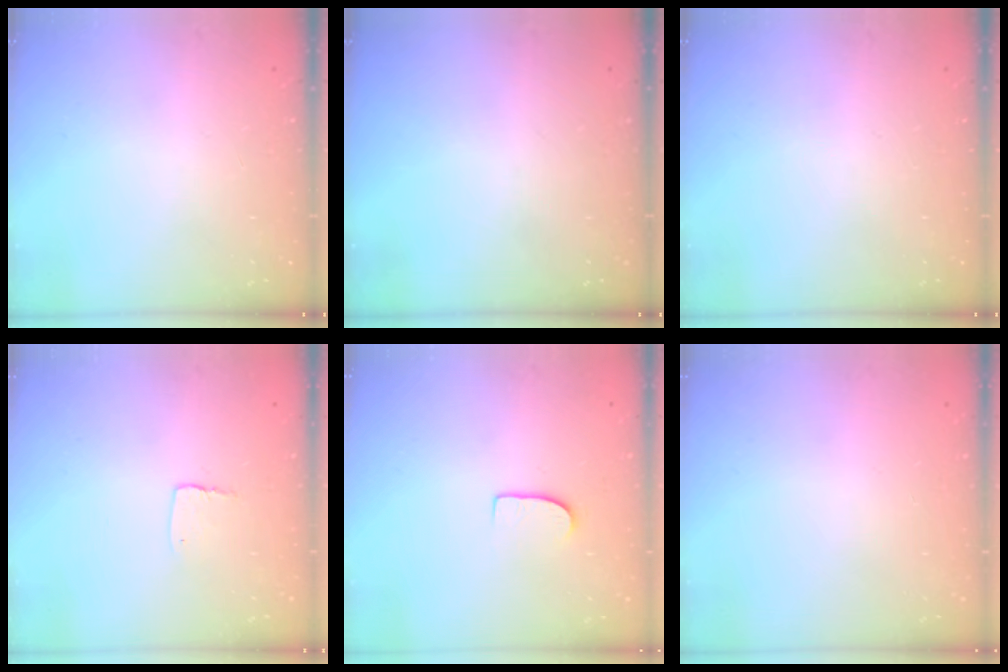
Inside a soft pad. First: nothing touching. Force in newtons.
{"total": 0.0}
{"total": 0.0}
{"total": 3.6, "press": 3.6, "slide": 0.3}
{"total": 5.8, "press": 5.8, "slide": 0.5}
{"total": 0.0}